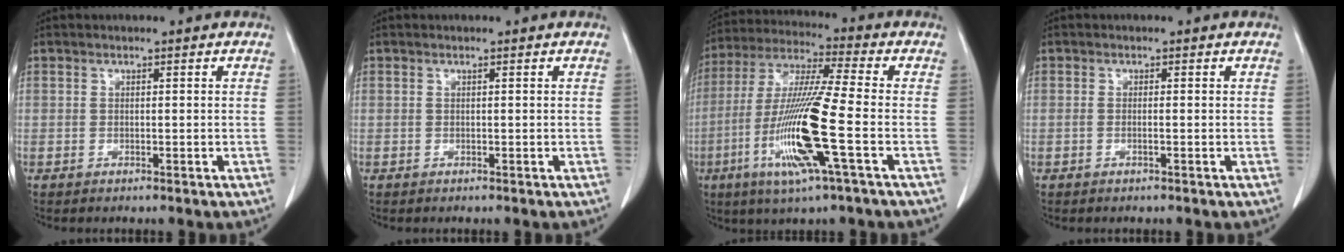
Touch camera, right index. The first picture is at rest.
{"total": 0.0}
{"total": 15.8, "force": [-4.7, -0.2, 15.1], "torque": [-0.315, -0.018, -0.096]}
{"total": 0.6, "force": [-0.2, -0.1, 0.5], "torque": [-0.011, 0.000, -0.003]}